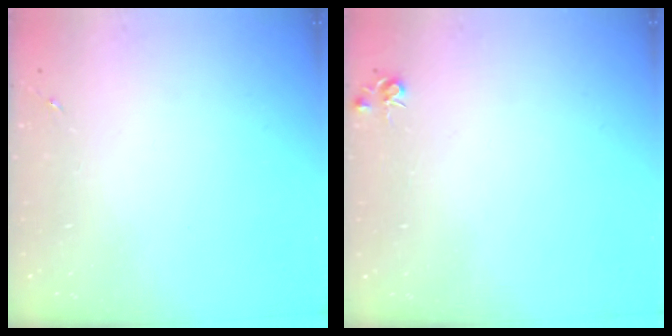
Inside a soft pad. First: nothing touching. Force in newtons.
{"total": 4.3, "press": 4.3, "slide": 0.5}